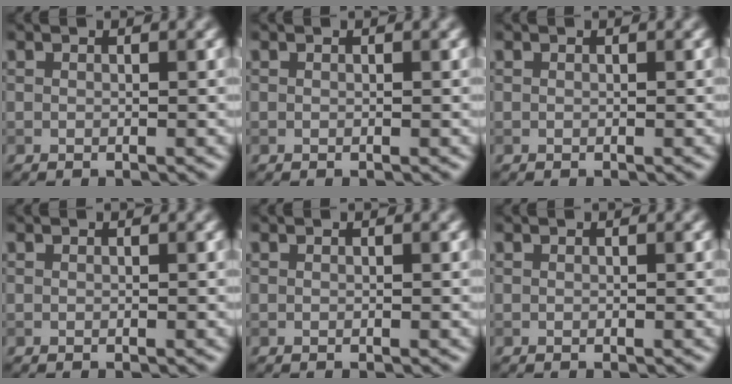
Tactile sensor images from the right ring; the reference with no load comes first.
{"total": 0.0}
{"total": 0.0}
{"total": 0.0}
{"total": 0.0}
{"total": 0.0}